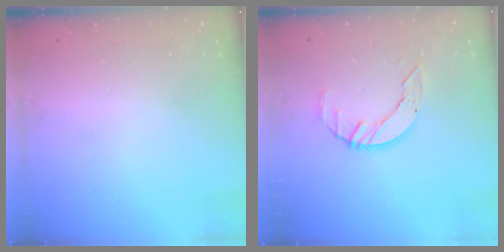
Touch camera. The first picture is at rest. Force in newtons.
{"total": 5.7, "press": 5.7, "slide": 0.6}